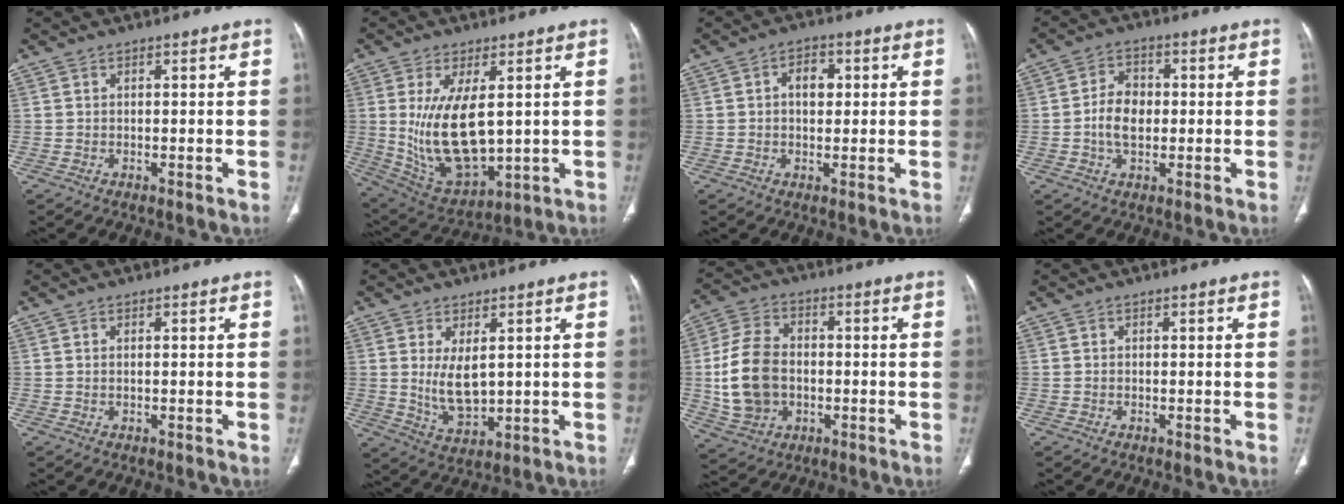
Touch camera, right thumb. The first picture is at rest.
{"total": 15.9, "force": [1.6, 7.7, 13.9], "torque": [-0.251, -0.022, 0.057]}
{"total": 4.8, "force": [0.7, 3.2, 3.4], "torque": [-0.039, 0.007, 0.009]}
{"total": 6.5, "force": [-0.5, 4.4, 4.7], "torque": [-0.078, 0.012, -0.013]}
{"total": 0.0}
{"total": 7.0, "force": [1.4, 3.5, 5.9], "torque": [-0.100, -0.024, 0.043]}
{"total": 13.4, "force": [-1.1, 9.9, 9.0], "torque": [-0.165, 0.015, -0.014]}
{"total": 0.0}